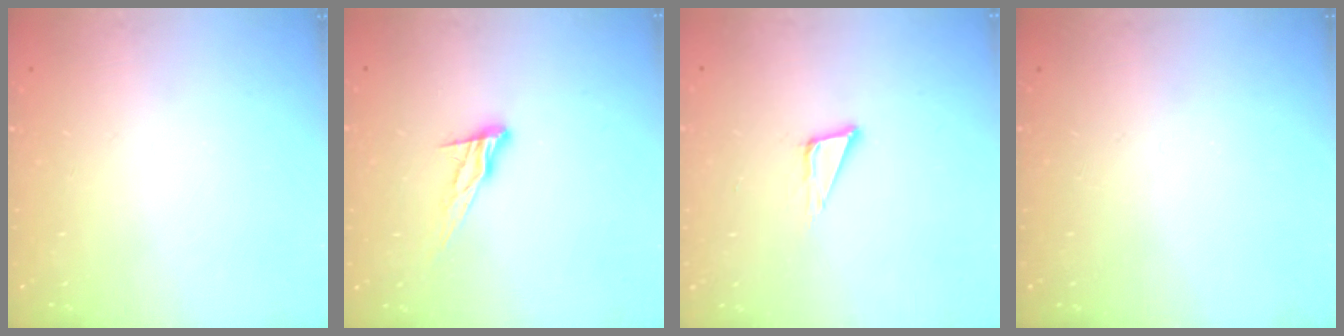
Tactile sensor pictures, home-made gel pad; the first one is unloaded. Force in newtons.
{"total": 8.2, "press": 8.2, "slide": 0.2}
{"total": 5.3, "press": 5.3, "slide": 0.3}
{"total": 0.0}